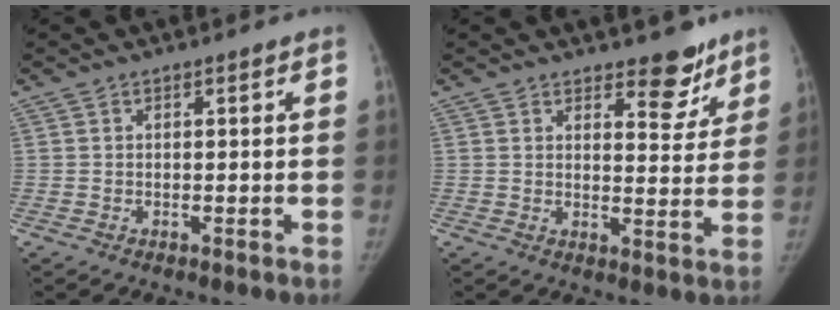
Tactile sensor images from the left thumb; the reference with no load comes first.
{"total": 7.1, "force": [5.4, 3.3, 3.3], "torque": [-0.002, -0.037, 0.074]}